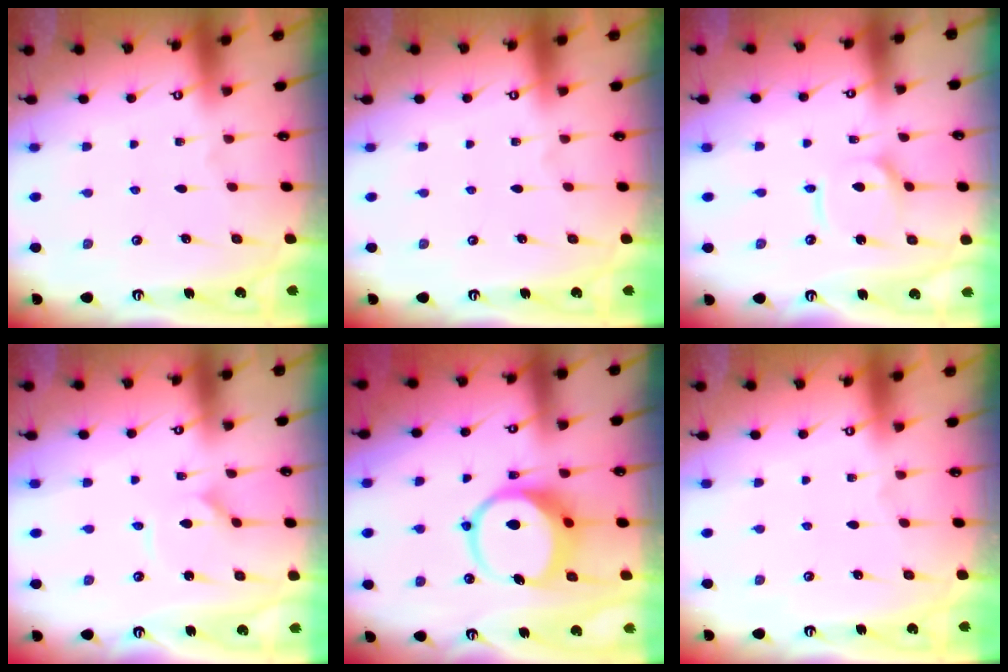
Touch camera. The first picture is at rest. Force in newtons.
{"total": 0.0}
{"total": 7.5, "press": 7.4, "slide": 0.8}
{"total": 2.1, "press": 2.1, "slide": 0.2}
{"total": 11.0, "press": 10.9, "slide": 1.3}
{"total": 0.0}